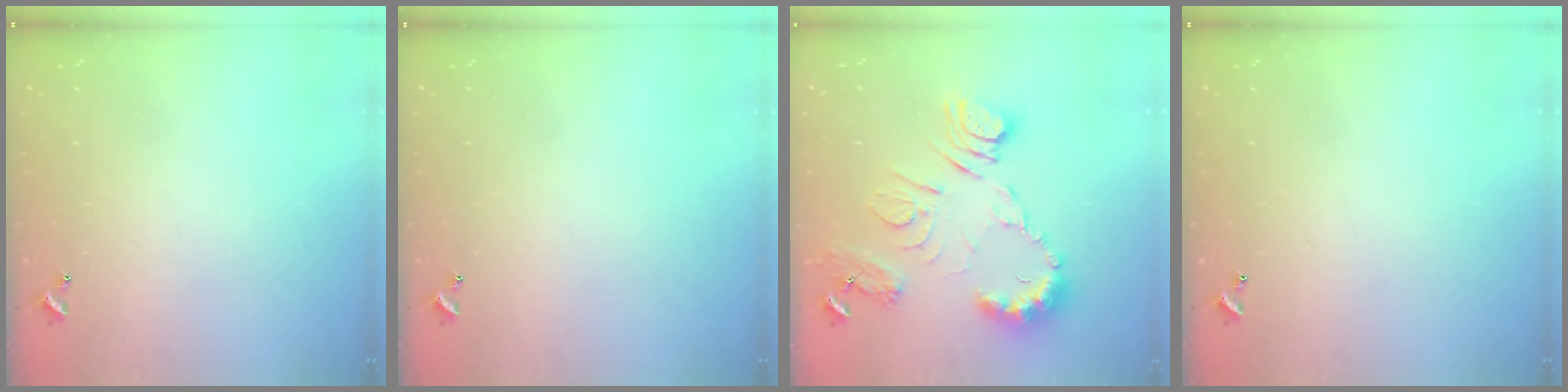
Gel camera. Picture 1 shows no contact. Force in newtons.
{"total": 0.0}
{"total": 14.5, "press": 14.4, "slide": 1.5}
{"total": 0.0}